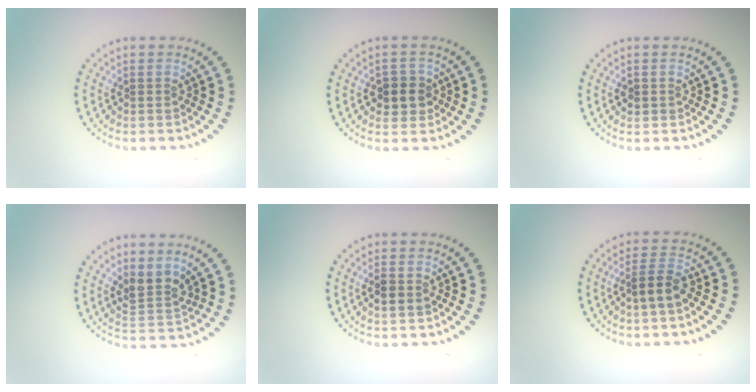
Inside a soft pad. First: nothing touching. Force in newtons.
{"total": 2.7, "press": 2.6, "slide": 0.9}
{"total": 1.0, "press": 1.0, "slide": 0.3}
{"total": 2.6, "press": 1.9, "slide": 1.8}
{"total": 1.4, "press": 1.4, "slide": 0.3}
{"total": 2.1, "press": 1.8, "slide": 0.9}